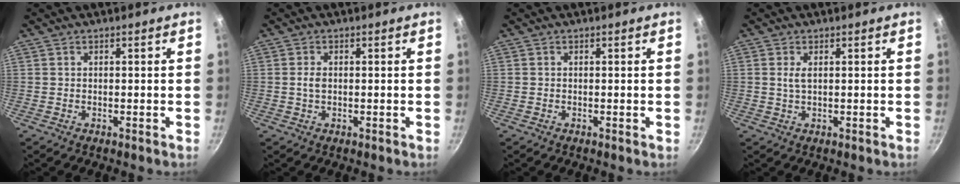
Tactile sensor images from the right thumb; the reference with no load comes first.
{"total": 1.8, "force": [0.0, 1.2, 1.4], "torque": [-0.022, 0.004, 0.000]}
{"total": 0.0}
{"total": 1.9, "force": [0.5, 0.8, 1.6], "torque": [-0.034, -0.001, 0.011]}